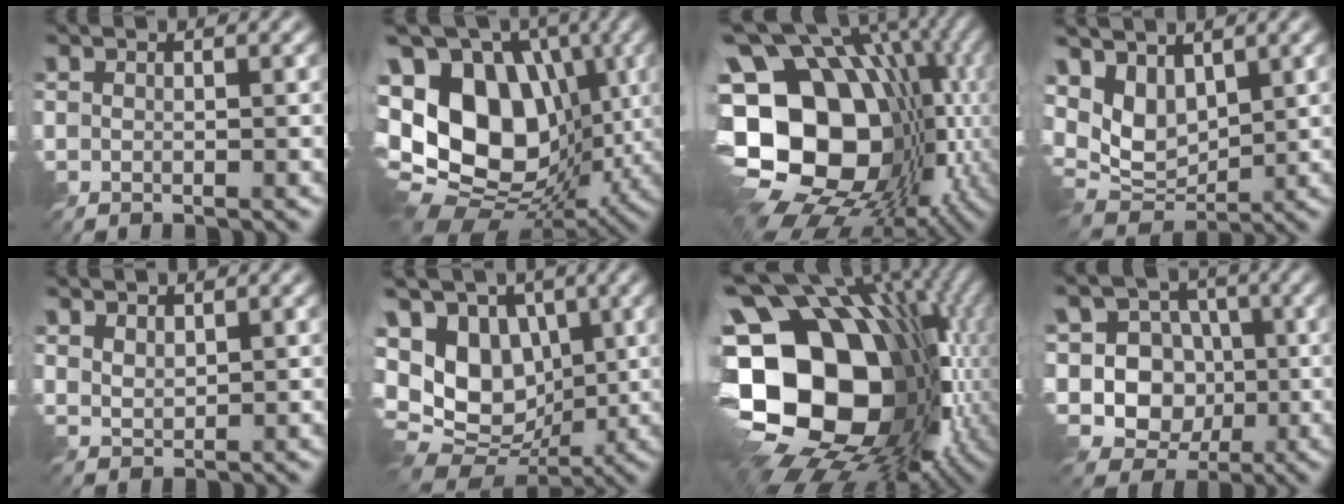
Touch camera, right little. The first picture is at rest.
{"total": 18.2, "force": [0.3, 13.1, 12.6], "torque": [-0.247, 0.014, 0.014]}
{"total": 21.4, "force": [-4.6, 15.4, 14.1], "torque": [-0.246, 0.016, -0.075]}
{"total": 5.7, "force": [2.8, 3.3, 3.8], "torque": [-0.084, -0.004, 0.042]}
{"total": 1.8, "force": [1.3, 0.9, 0.9], "torque": [-0.021, 0.001, 0.028]}
{"total": 11.4, "force": [0.9, 8.5, 7.4], "torque": [-0.165, 0.008, 0.017]}
{"total": 21.0, "force": [-1.7, 15.3, 14.4], "torque": [-0.276, -0.011, -0.016]}
{"total": 10.5, "force": [-0.9, 9.8, 3.7], "torque": [-0.097, 0.036, -0.050]}